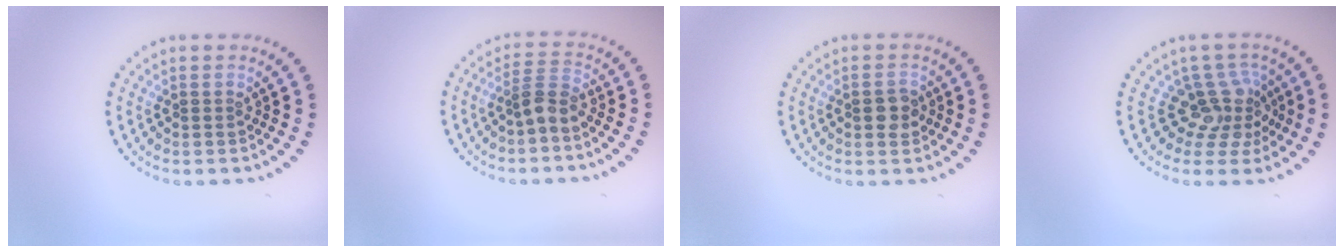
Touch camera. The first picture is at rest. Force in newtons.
{"total": 2.4, "press": 1.7, "slide": 1.6}
{"total": 1.9, "press": 1.9, "slide": 0.3}
{"total": 3.5, "press": 2.5, "slide": 2.4}